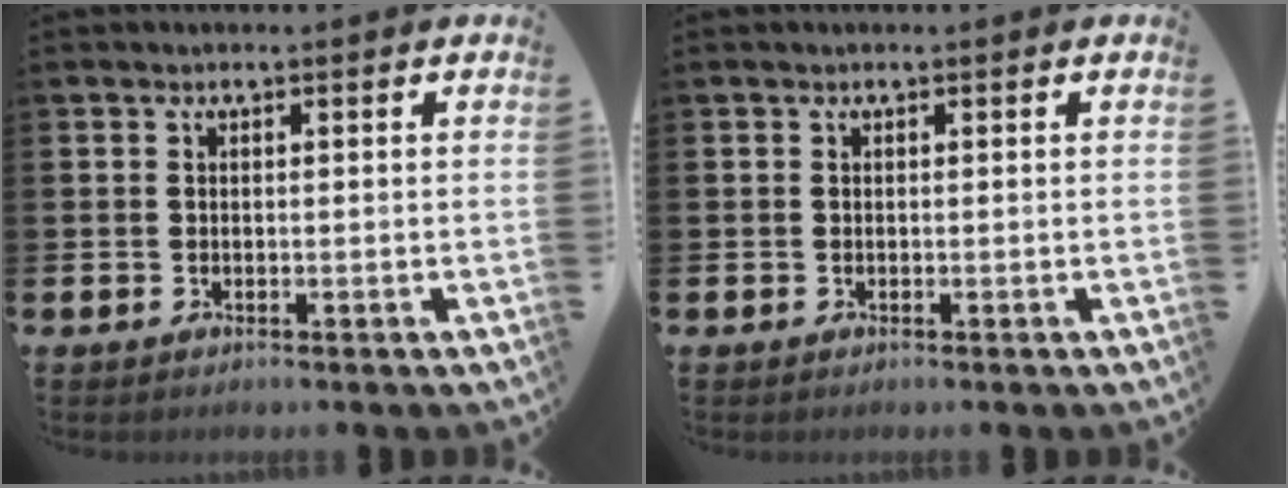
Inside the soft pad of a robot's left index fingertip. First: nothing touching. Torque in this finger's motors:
{"motor_torque": [0.13, 0.12, 0.01, 0.01]}